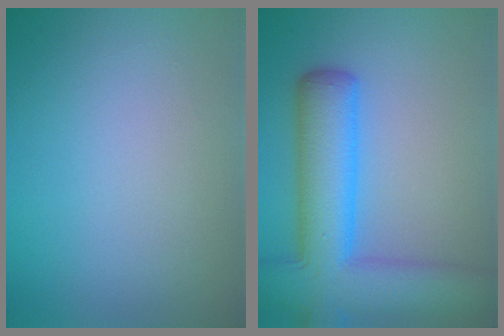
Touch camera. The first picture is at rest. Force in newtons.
{"total": 10.2, "press": 10.2, "slide": 0.6}